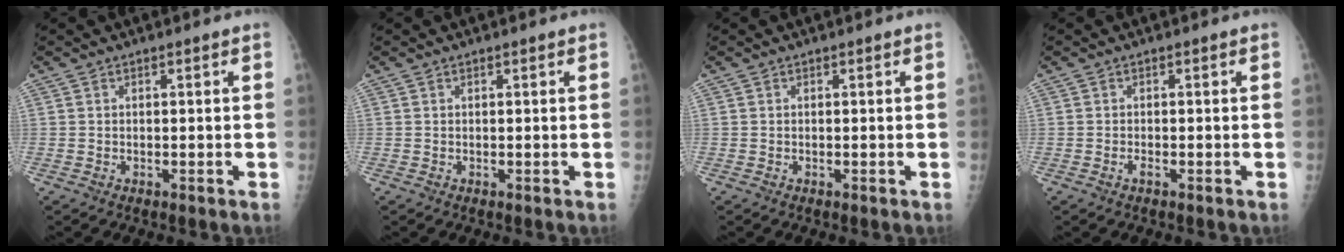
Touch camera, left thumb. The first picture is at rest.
{"total": 0.0}
{"total": 0.0}
{"total": 0.8, "force": [-0.5, 0.2, 0.5], "torque": [-0.010, 0.000, -0.009]}